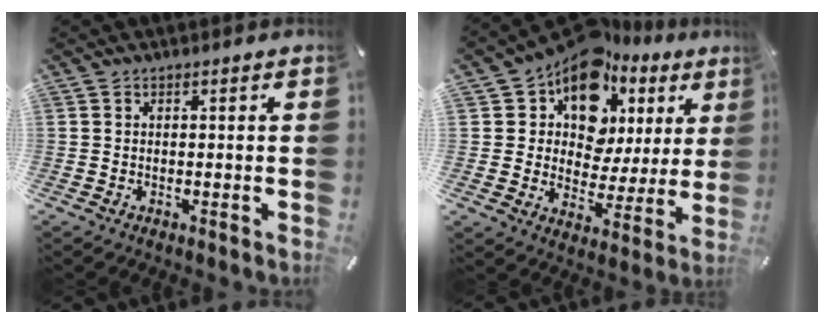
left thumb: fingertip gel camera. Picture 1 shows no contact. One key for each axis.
{"total": 15.5, "fx": 8.9, "fy": 10.1, "fz": 7.8, "tx": -0.146, "ty": -0.052, "tz": 0.160}